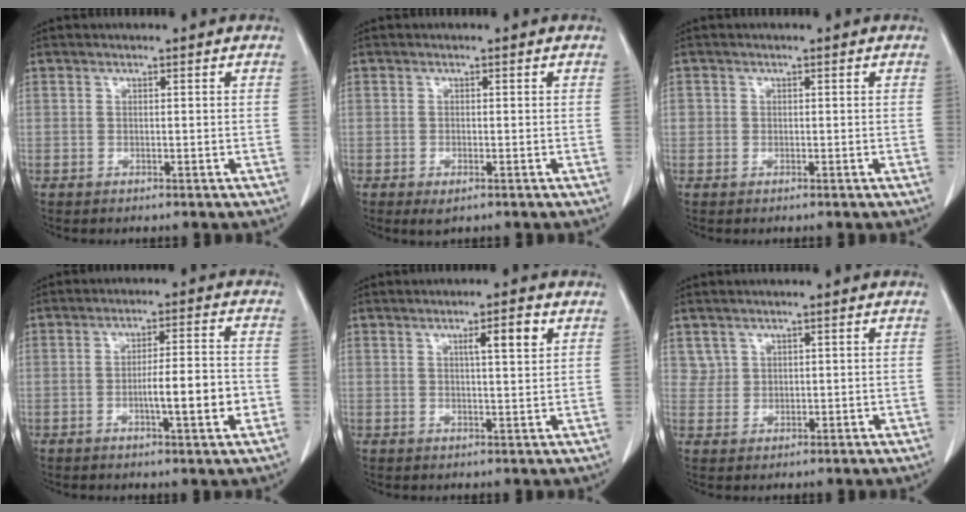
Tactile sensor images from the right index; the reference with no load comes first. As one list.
[{"total": 1.7, "force": [-0.9, 0.7, 1.3], "torque": [-0.020, -0.003, -0.006]}, {"total": 1.0, "force": [0.0, 1.0, 0.1], "torque": [0.010, 0.006, -0.001]}, {"total": 7.6, "force": [-2.0, 0.5, 7.3], "torque": [-0.110, 0.005, -0.029]}, {"total": 4.1, "force": [1.8, 0.3, 3.6], "torque": [-0.058, -0.001, 0.029]}, {"total": 2.3, "force": [1.5, 1.8, -0.2], "torque": [0.017, 0.005, 0.024]}]